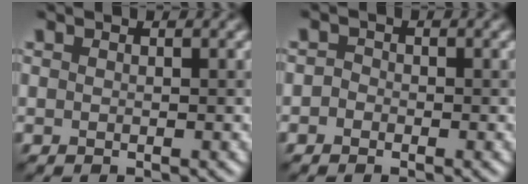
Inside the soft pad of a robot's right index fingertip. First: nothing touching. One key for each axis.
{"total": 0.6, "fx": -0.5, "fy": 0.3, "fz": -0.1, "tx": 0.000, "ty": 0.007, "tz": -0.005}